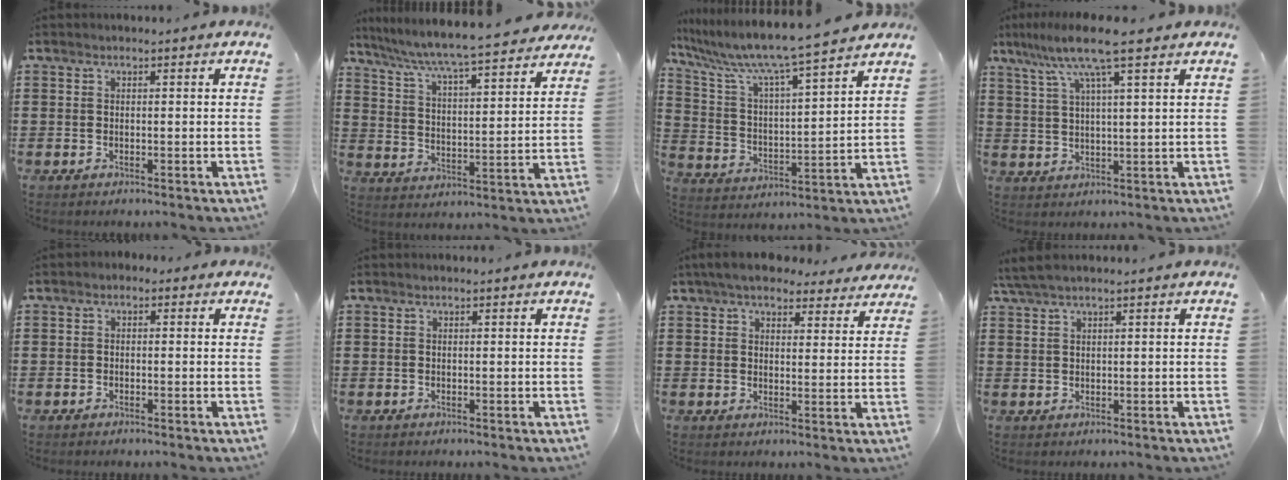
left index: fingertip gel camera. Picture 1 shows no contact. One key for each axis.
{"total": 5.8, "fx": 5.3, "fy": -0.3, "fz": 2.3, "tx": -0.071, "ty": -0.041, "tz": 0.083}
{"total": 7.9, "fx": 7.0, "fy": -0.3, "fz": 3.7, "tx": -0.103, "ty": -0.052, "tz": 0.112}
{"total": 9.1, "fx": 6.3, "fy": 0.4, "fz": 6.6, "tx": -0.142, "ty": -0.010, "tz": 0.112}
{"total": 1.0, "fx": -0.7, "fy": 0.7, "fz": 0.3, "tx": -0.008, "ty": 0.004, "tz": -0.016}
{"total": 0.0}
{"total": 5.8, "fx": 5.3, "fy": 1.6, "fz": 1.7, "tx": -0.051, "ty": -0.007, "tz": 0.099}
{"total": 2.3, "fx": 1.6, "fy": 0.2, "fz": 1.7, "tx": -0.035, "ty": 0.000, "tz": 0.031}